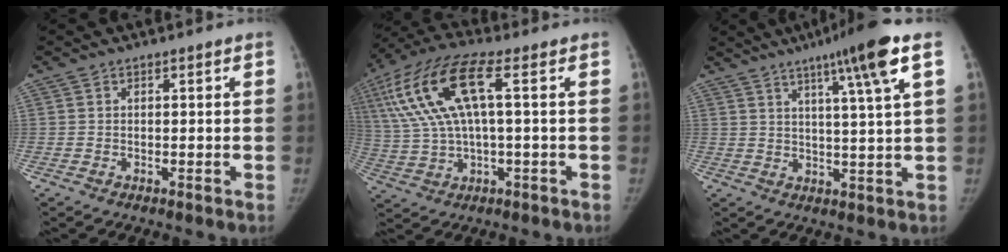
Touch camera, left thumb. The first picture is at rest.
{"total": 16.5, "force": [3.9, 5.2, 15.2], "torque": [-0.348, 0.030, 0.077]}
{"total": 11.9, "force": [6.1, -0.4, 10.2], "torque": [-0.157, -0.013, 0.089]}